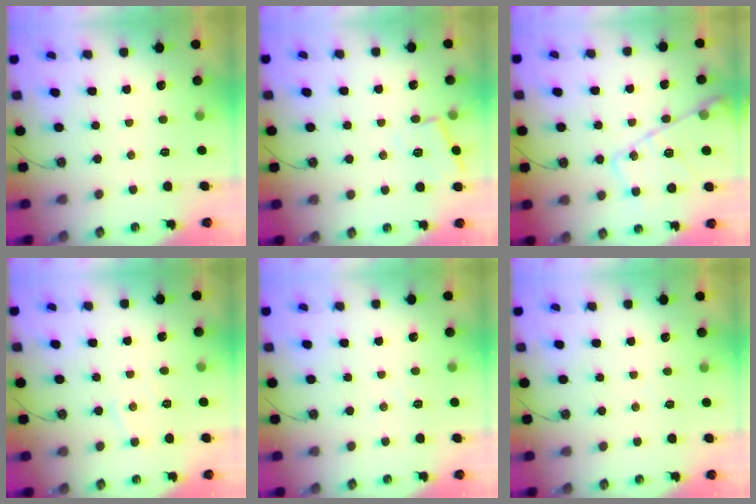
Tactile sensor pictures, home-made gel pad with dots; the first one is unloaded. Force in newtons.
{"total": 7.0, "press": 6.9, "slide": 1.0}
{"total": 16.0, "press": 16.0, "slide": 1.6}
{"total": 5.3, "press": 5.3, "slide": 0.4}
{"total": 3.3, "press": 3.2, "slide": 0.6}
{"total": 3.2, "press": 3.1, "slide": 0.5}